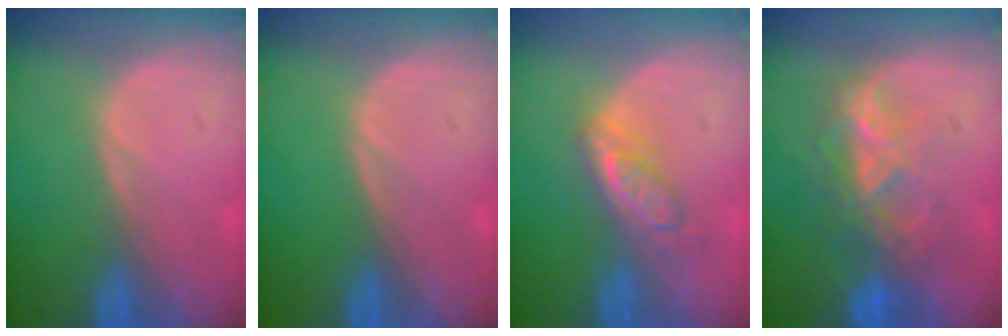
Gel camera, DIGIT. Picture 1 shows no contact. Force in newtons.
{"total": 0.0}
{"total": 5.0, "press": 4.6, "slide": 2.0}
{"total": 6.9, "press": 6.6, "slide": 1.9}